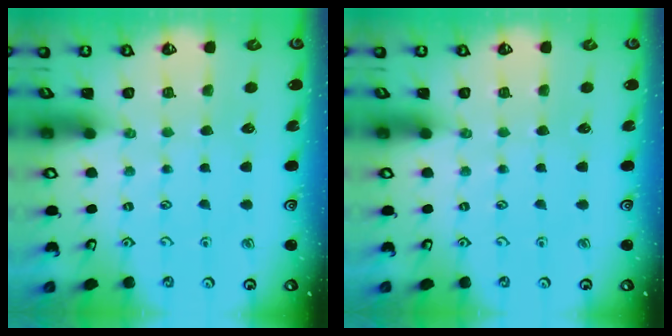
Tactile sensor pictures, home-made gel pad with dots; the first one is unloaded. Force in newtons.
{"total": 0.0}